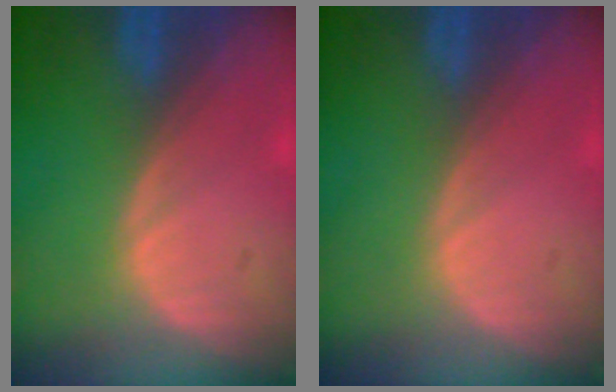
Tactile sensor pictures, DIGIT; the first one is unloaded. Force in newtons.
{"total": 0.0}